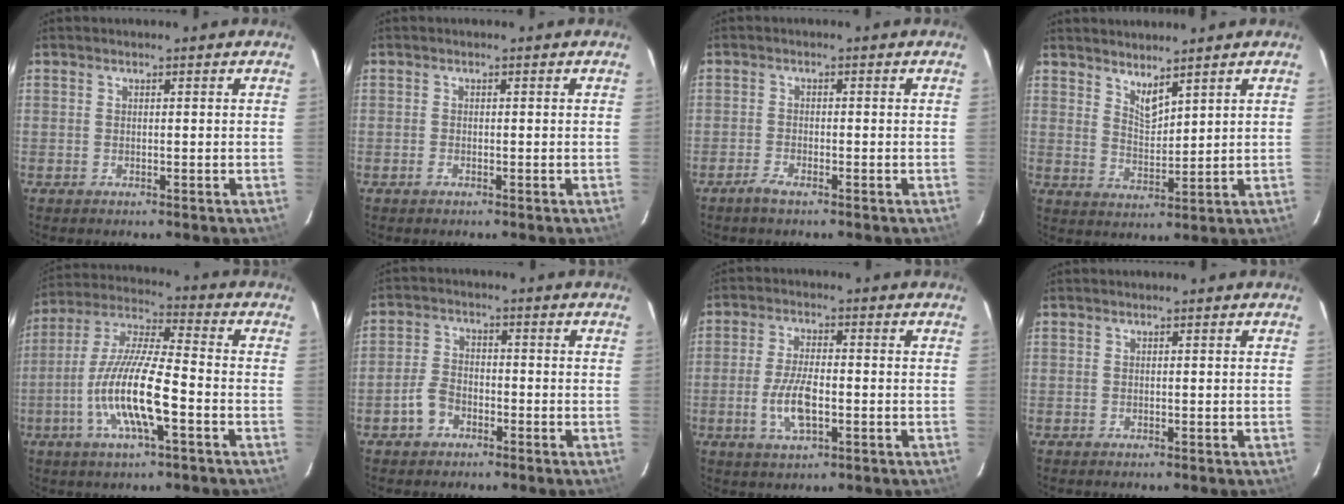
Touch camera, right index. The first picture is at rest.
{"total": 0.7, "force": [-0.5, 0.4, 0.3], "torque": [-0.005, -0.001, -0.012]}
{"total": 2.2, "force": [-1.8, 0.4, 1.2], "torque": [-0.037, -0.002, -0.038]}
{"total": 4.4, "force": [3.8, 1.0, 2.0], "torque": [-0.034, -0.009, 0.067]}
{"total": 14.4, "force": [-5.0, 2.6, 13.3], "torque": [-0.268, -0.008, -0.101]}
{"total": 4.7, "force": [-2.6, 3.3, 2.2], "torque": [-0.054, 0.014, -0.044]}
{"total": 7.6, "force": [-2.1, 2.9, 6.7], "torque": [-0.140, -0.004, -0.039]}
{"total": 0.0}